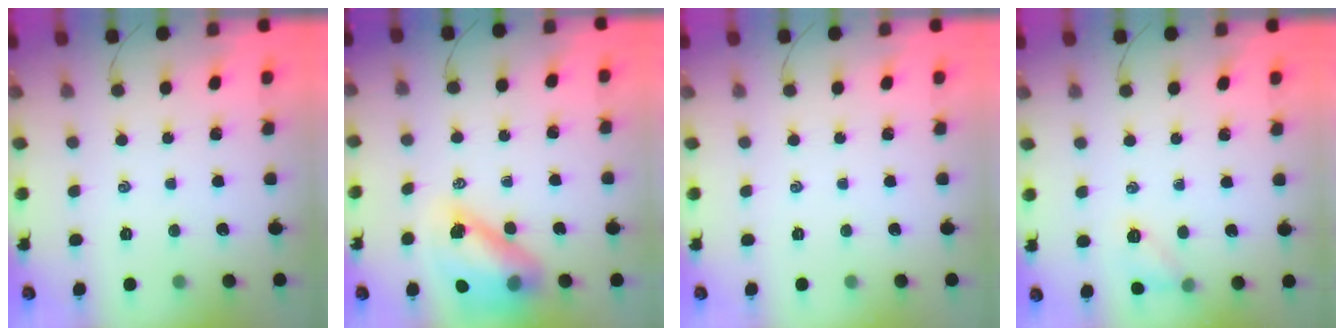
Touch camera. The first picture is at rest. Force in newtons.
{"total": 14.3, "press": 13.6, "slide": 4.2}
{"total": 0.0}
{"total": 7.4, "press": 7.2, "slide": 1.6}